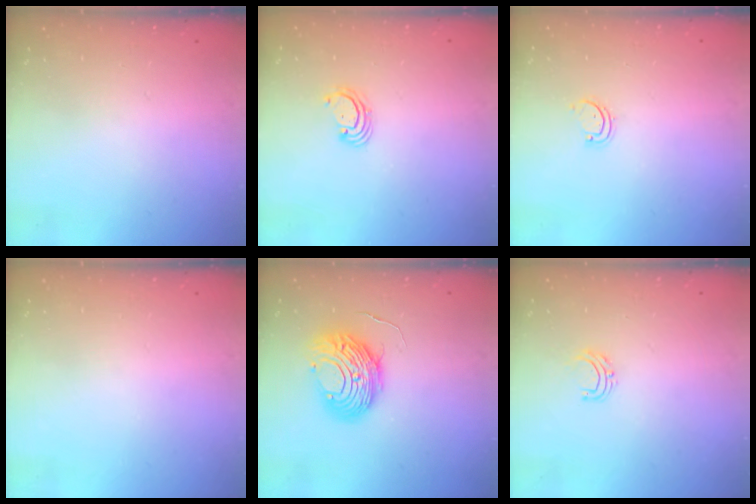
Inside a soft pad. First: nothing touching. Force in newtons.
{"total": 2.6, "press": 2.6, "slide": 0.3}
{"total": 1.7, "press": 1.7, "slide": 0.3}
{"total": 0.0}
{"total": 10.9, "press": 10.8, "slide": 1.1}
{"total": 4.7, "press": 4.7, "slide": 0.3}